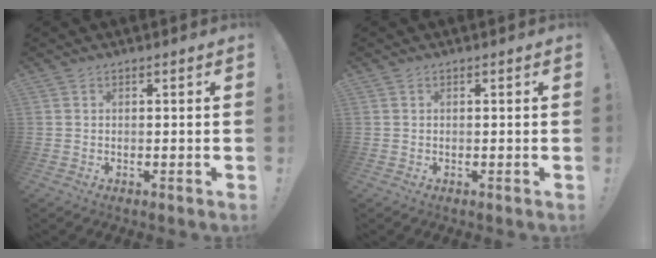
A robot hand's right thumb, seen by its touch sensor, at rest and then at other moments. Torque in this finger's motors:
{"motor_torque": [-0.09, 0.08, 0.09, 0.01, 0.06]}